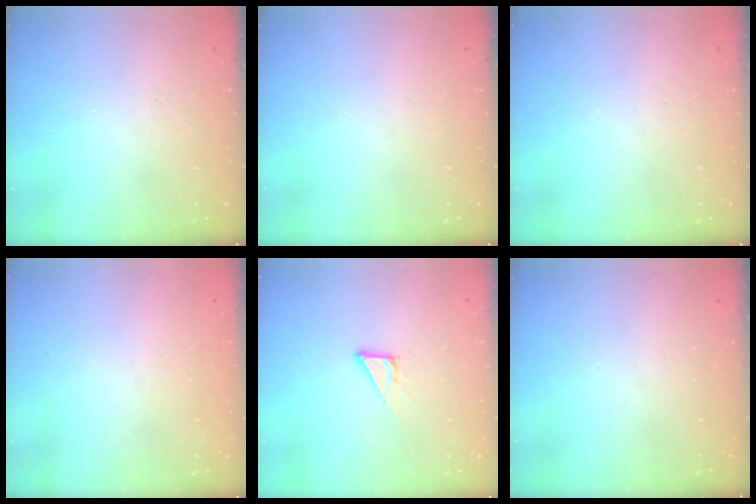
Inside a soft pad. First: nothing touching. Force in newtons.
{"total": 0.0}
{"total": 0.0}
{"total": 1.4, "press": 1.3, "slide": 0.2}
{"total": 4.8, "press": 4.8, "slide": 0.3}
{"total": 0.0}